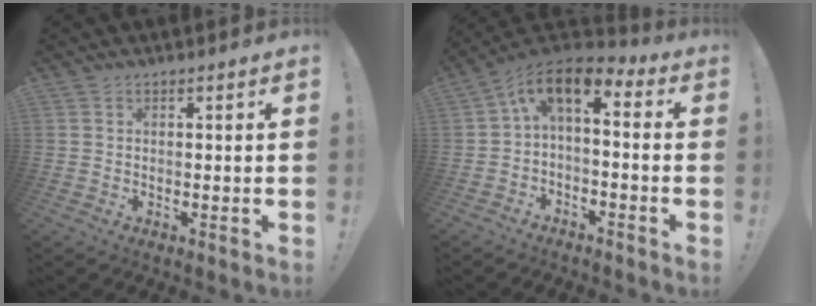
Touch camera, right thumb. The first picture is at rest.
{"total": 7.2, "force": [1.2, 3.4, 6.3], "torque": [-0.116, -0.007, 0.023]}